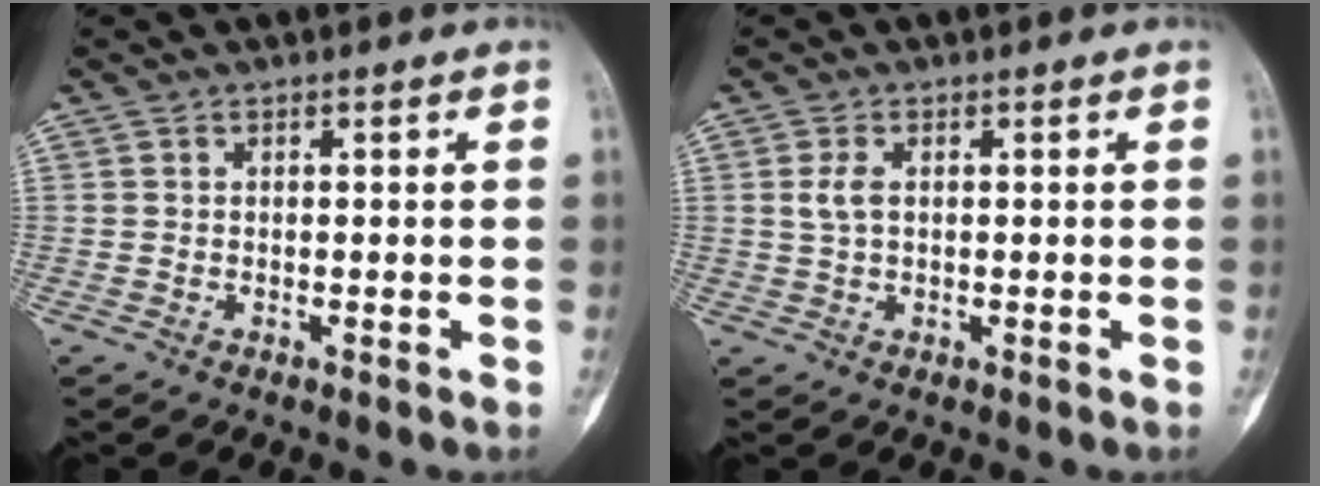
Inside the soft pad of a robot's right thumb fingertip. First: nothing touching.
{"total": 2.6, "force": [0.5, 1.4, 2.1], "torque": [-0.049, 0.004, 0.010]}